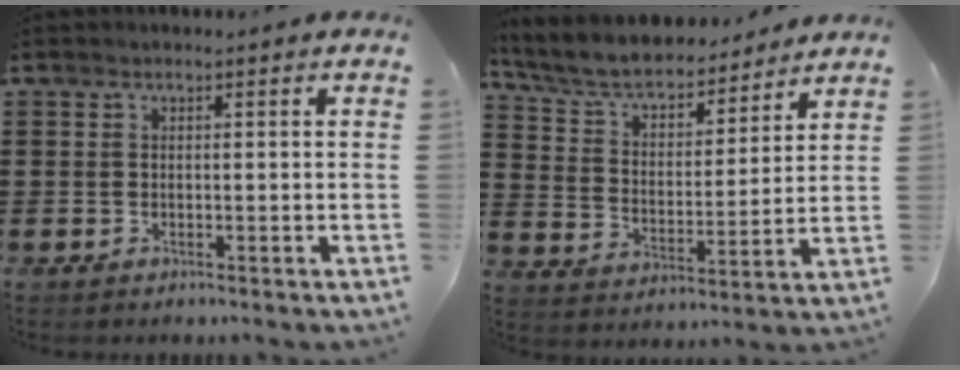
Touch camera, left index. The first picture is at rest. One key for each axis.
{"total": 6.0, "fx": 5.4, "fy": 1.5, "fz": 2.0, "tx": -0.066, "ty": -0.035, "tz": 0.089}